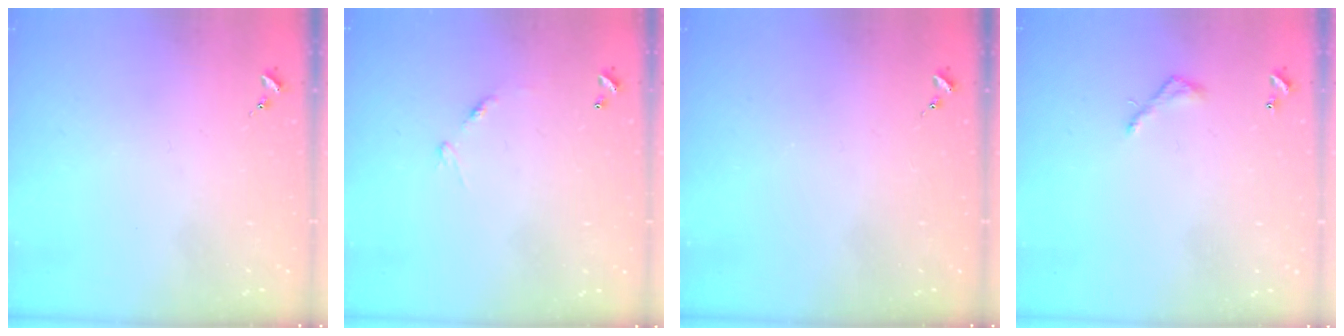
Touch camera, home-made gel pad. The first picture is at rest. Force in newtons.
{"total": 7.0, "press": 7.0, "slide": 0.5}
{"total": 0.0}
{"total": 4.1, "press": 4.1, "slide": 0.3}